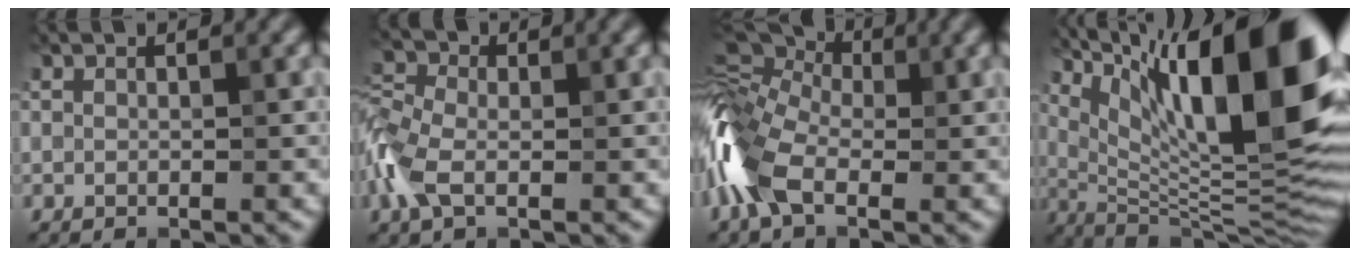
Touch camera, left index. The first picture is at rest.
{"total": 4.5, "force": [-1.5, 2.8, 3.2], "torque": [-0.083, 0.010, -0.048]}
{"total": 8.7, "force": [-2.2, 5.1, 6.7], "torque": [-0.163, 0.010, -0.065]}
{"total": 17.4, "force": [7.9, 5.0, 14.6], "torque": [-0.199, 0.026, 0.132]}